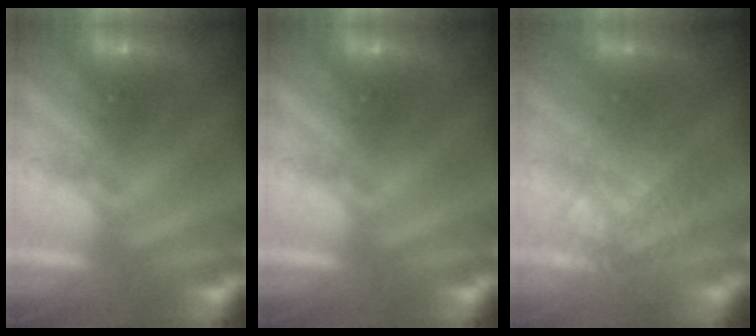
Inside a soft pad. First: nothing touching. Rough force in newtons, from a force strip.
{"total": 0.0}
{"total": 2.7}